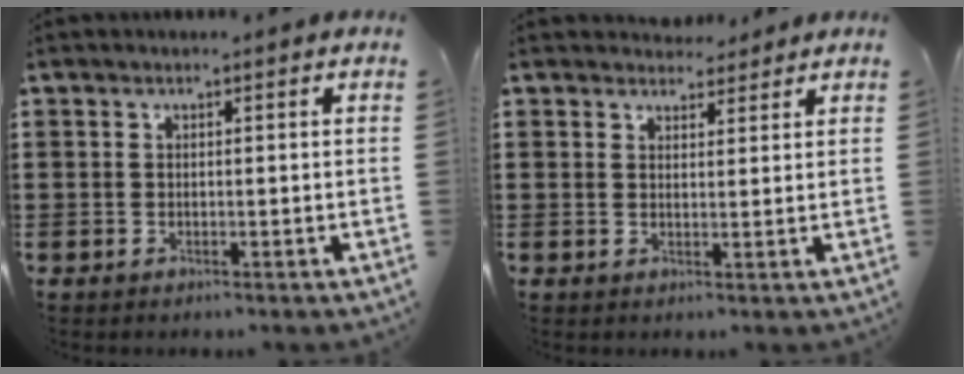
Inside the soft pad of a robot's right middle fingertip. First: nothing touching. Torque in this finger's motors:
{"motor_torque": [0.28, -0.16, -0.06, -0.02]}